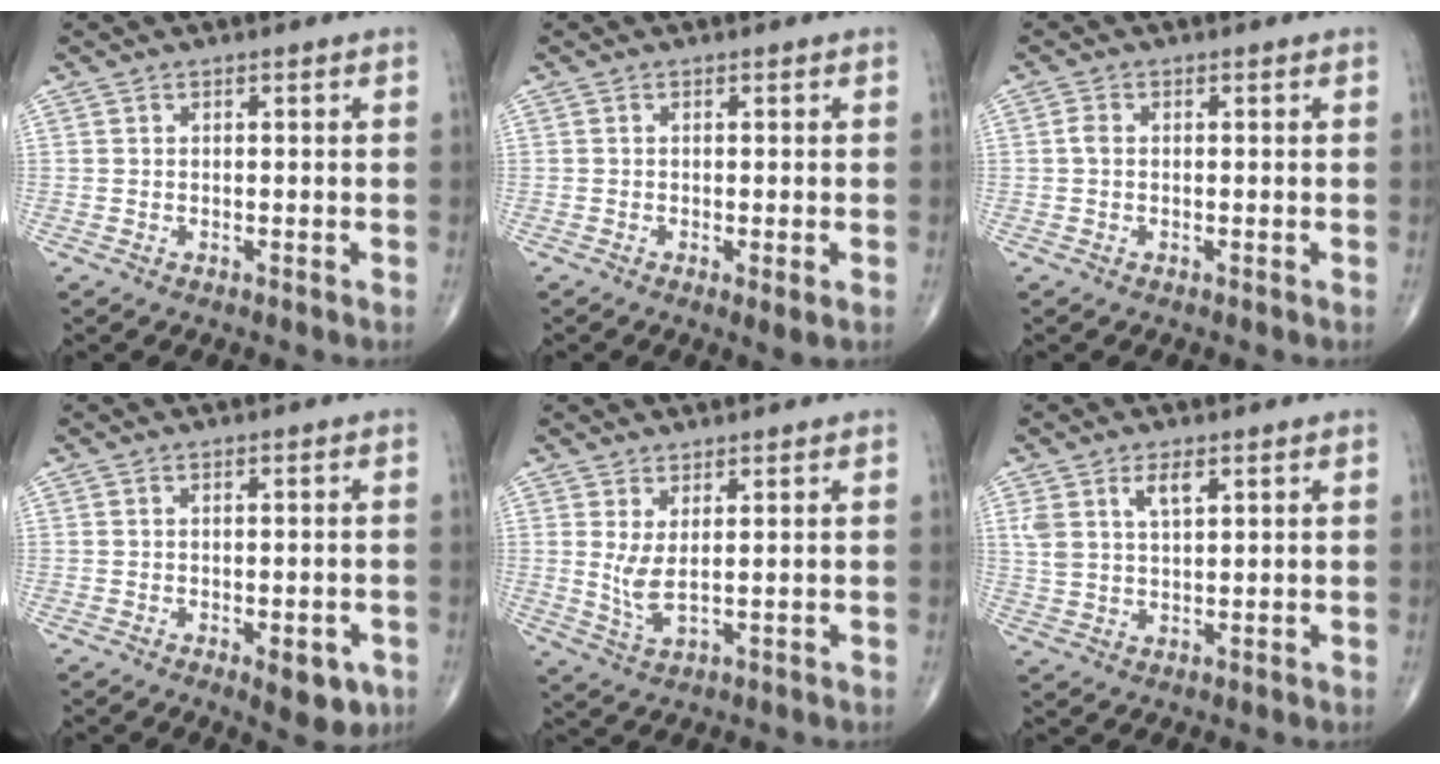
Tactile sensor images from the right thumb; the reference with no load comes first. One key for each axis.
{"total": 2.2, "fx": -0.6, "fy": 0.3, "fz": 2.1, "tx": -0.040, "ty": -0.010, "tz": -0.012}
{"total": 1.3, "fx": -0.1, "fy": 0.9, "fz": 1.0, "tx": -0.017, "ty": 0.001, "tz": -0.004}
{"total": 5.7, "fx": -2.4, "fy": 2.5, "fz": 4.6, "tx": -0.040, "ty": 0.002, "tz": -0.023}
{"total": 4.4, "fx": 1.1, "fy": 1.2, "fz": 4.2, "tx": -0.092, "ty": -0.020, "tz": 0.027}
{"total": 5.2, "fx": 2.6, "fy": 2.3, "fz": 3.9, "tx": -0.075, "ty": -0.007, "tz": 0.055}